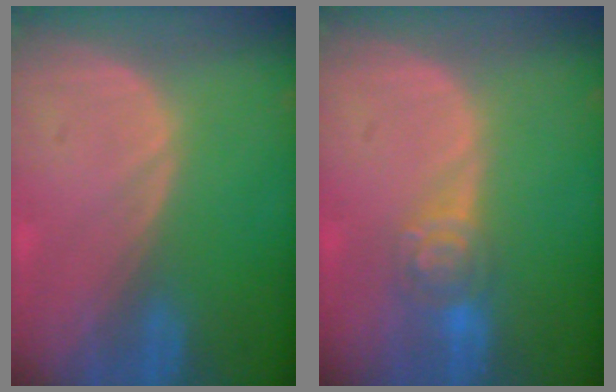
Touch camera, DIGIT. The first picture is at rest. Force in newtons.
{"total": 4.5, "press": 4.2, "slide": 1.6}